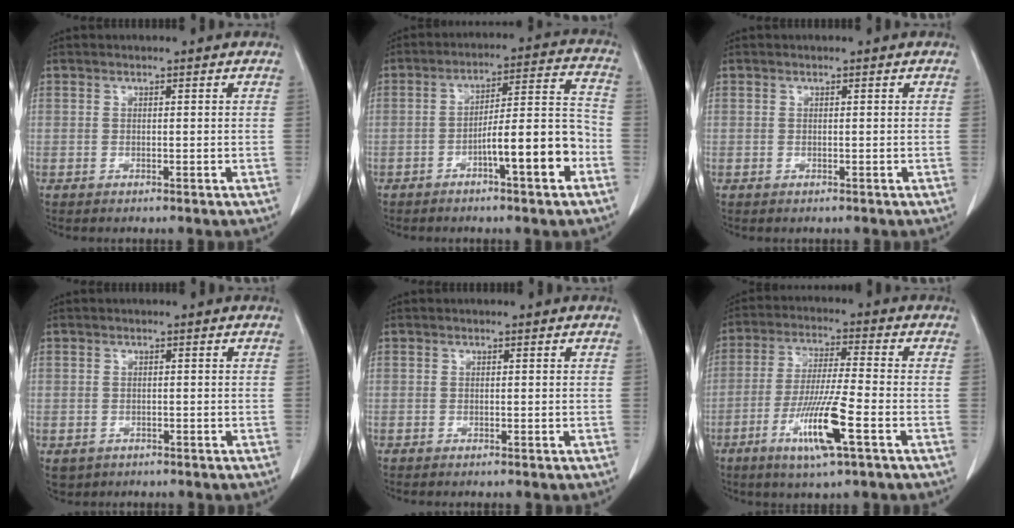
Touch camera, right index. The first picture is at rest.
{"total": 11.1, "force": [-4.7, 1.2, 9.9], "torque": [-0.149, 0.023, -0.071]}
{"total": 0.0}
{"total": 2.6, "force": [-1.1, 2.4, 0.4], "torque": [-0.004, 0.001, -0.008]}
{"total": 0.0}
{"total": 10.9, "force": [-4.5, 0.2, 10.0], "torque": [-0.193, -0.018, -0.085]}